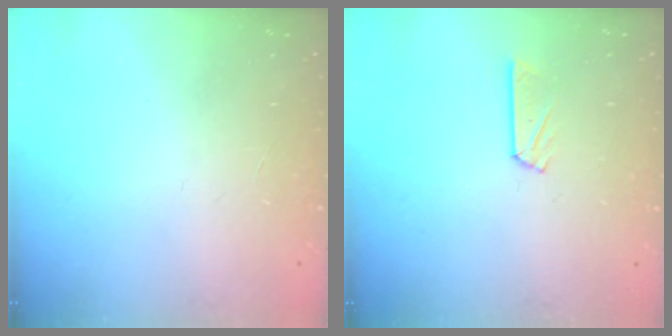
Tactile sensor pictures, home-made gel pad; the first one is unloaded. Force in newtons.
{"total": 4.8, "press": 4.8, "slide": 0.3}